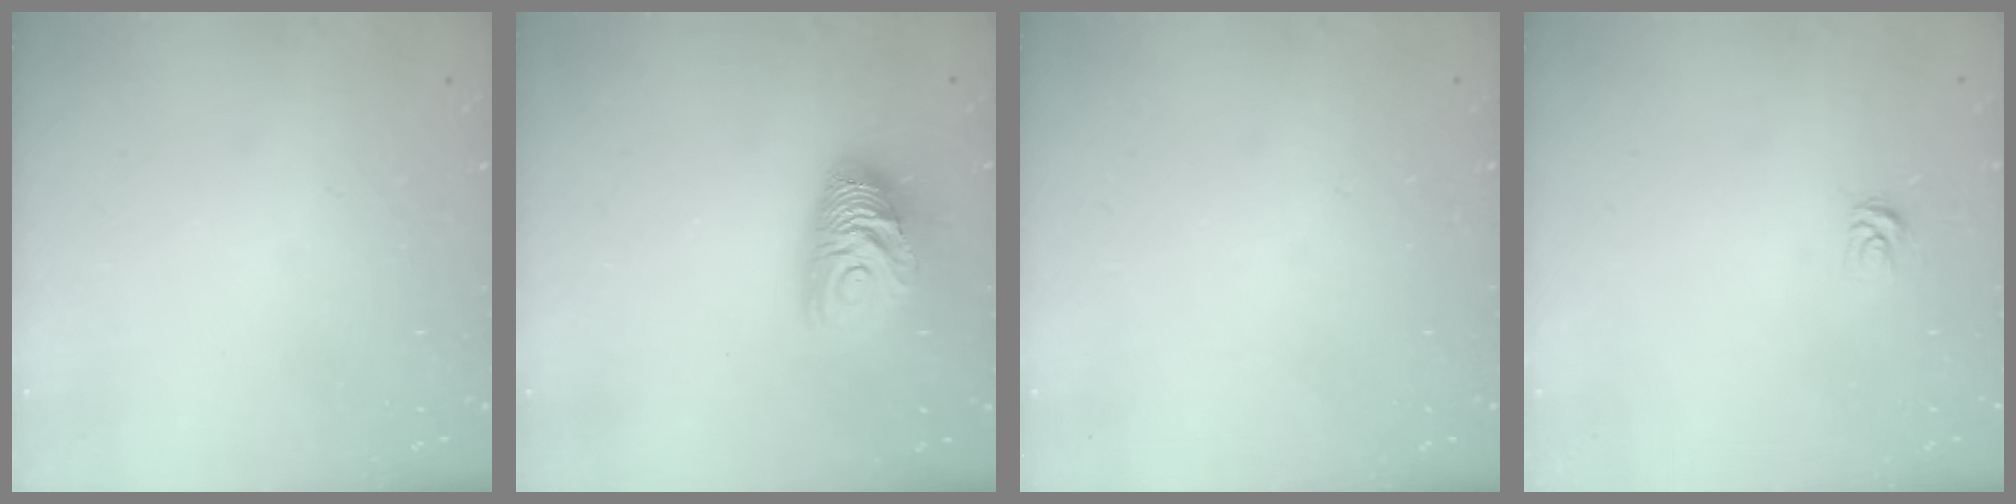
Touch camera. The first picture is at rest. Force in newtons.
{"total": 10.1, "press": 10.1, "slide": 1.2}
{"total": 0.0}
{"total": 3.8, "press": 3.8, "slide": 0.2}